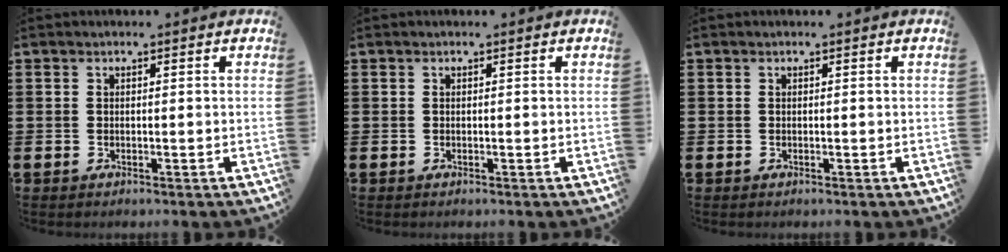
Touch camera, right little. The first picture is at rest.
{"total": 0.0}
{"total": 0.0}